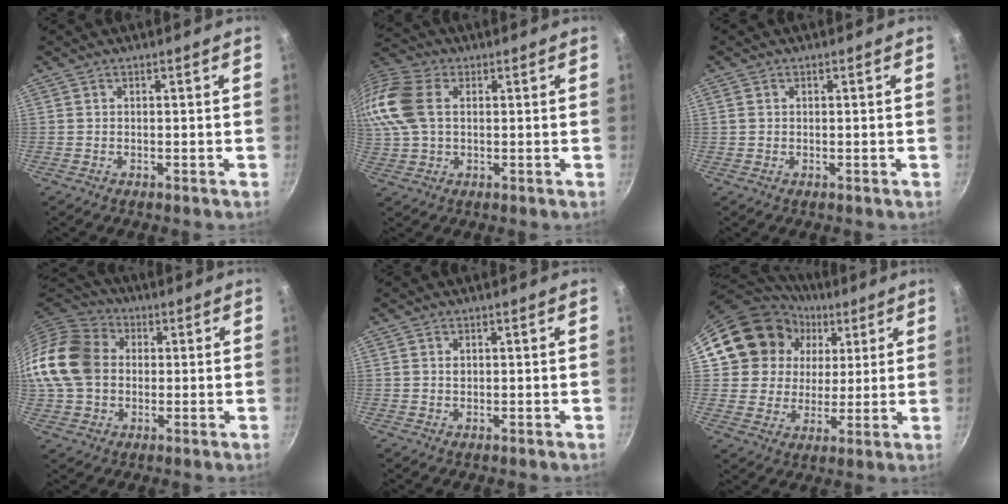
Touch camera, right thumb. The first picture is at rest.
{"total": 16.4, "force": [3.1, 11.4, 11.4], "torque": [-0.265, 0.030, 0.050]}
{"total": 1.1, "force": [0.3, 0.9, 0.5], "torque": [-0.011, 0.003, 0.006]}
{"total": 16.5, "force": [1.1, 13.1, 9.9], "torque": [-0.182, 0.026, 0.008]}
{"total": 0.9, "force": [0.3, 0.7, 0.5], "torque": [-0.006, 0.001, 0.004]}
{"total": 17.0, "force": [7.5, 14.0, 6.0], "torque": [-0.096, -0.004, 0.132]}